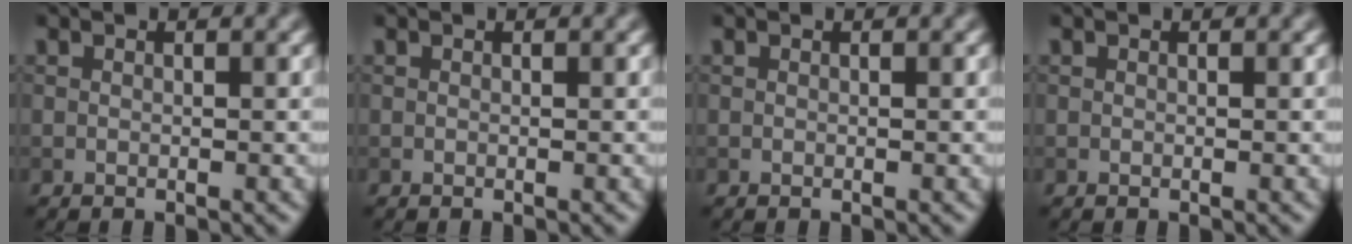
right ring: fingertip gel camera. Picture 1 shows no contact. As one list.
[{"total": 0.0}, {"total": 0.0}, {"total": 0.0}]